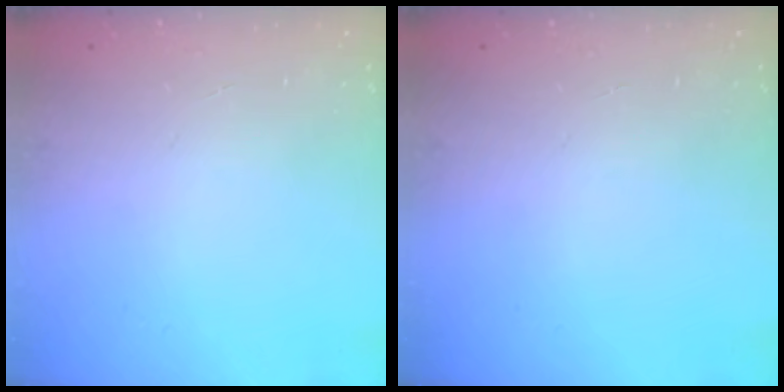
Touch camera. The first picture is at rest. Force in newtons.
{"total": 0.0}